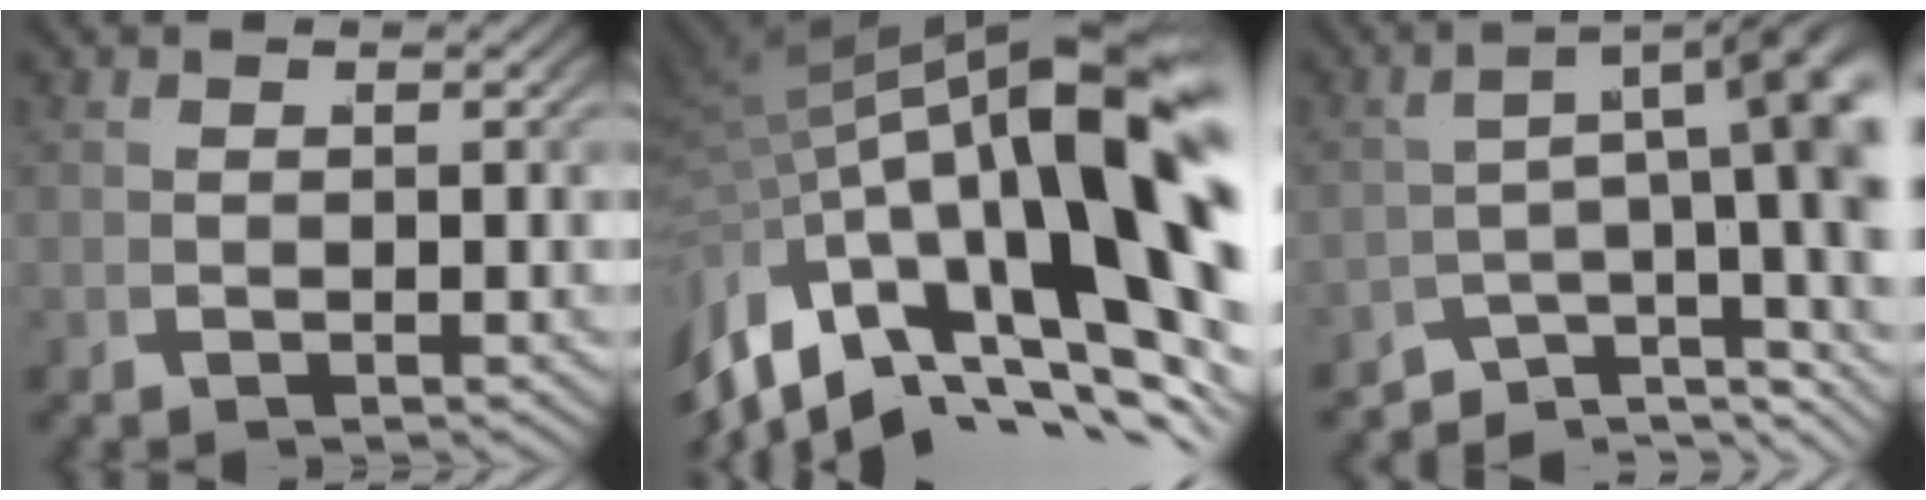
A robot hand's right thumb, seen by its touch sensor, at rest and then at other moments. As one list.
[{"total": 21.6, "force": [-1.3, 11.6, 18.1], "torque": [-0.311, -0.044, 0.015]}, {"total": 9.6, "force": [-2.8, 5.0, 7.7], "torque": [-0.114, -0.029, -0.036]}]